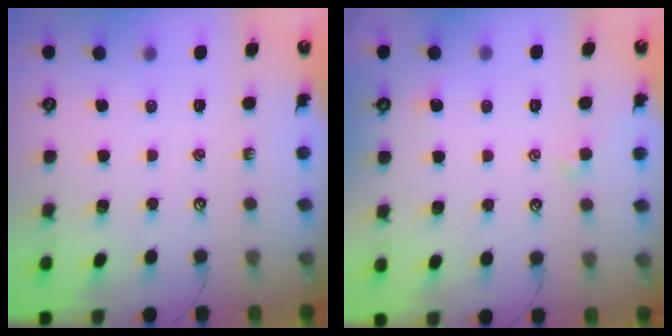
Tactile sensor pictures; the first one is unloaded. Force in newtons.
{"total": 0.8, "press": 0.6, "slide": 0.5}